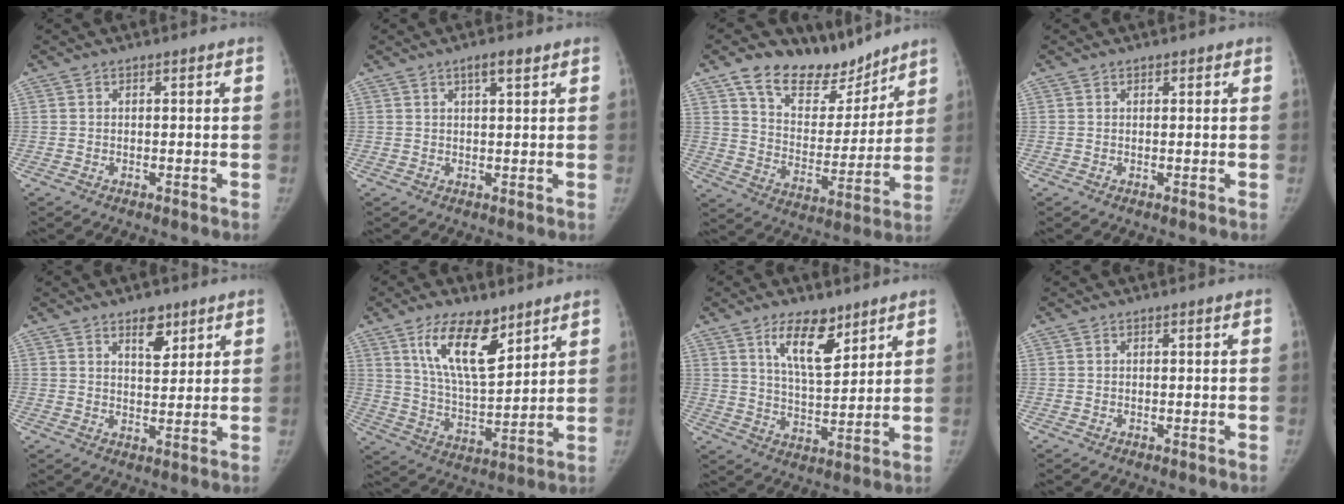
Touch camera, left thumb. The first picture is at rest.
{"total": 4.2, "force": [2.5, 0.9, 3.3], "torque": [-0.054, -0.007, 0.044]}
{"total": 16.4, "force": [12.6, 8.4, 6.1], "torque": [-0.038, -0.078, 0.215]}
{"total": 0.7, "force": [0.4, 0.5, 0.1], "torque": [0.007, -0.002, 0.002]}
{"total": 5.2, "force": [3.2, 2.7, 3.1], "torque": [-0.022, -0.021, 0.050]}
{"total": 13.9, "force": [8.1, 5.8, 9.7], "torque": [-0.144, -0.050, 0.155]}
{"total": 10.0, "force": [6.1, 4.2, 6.8], "torque": [-0.093, -0.046, 0.110]}
{"total": 0.0}